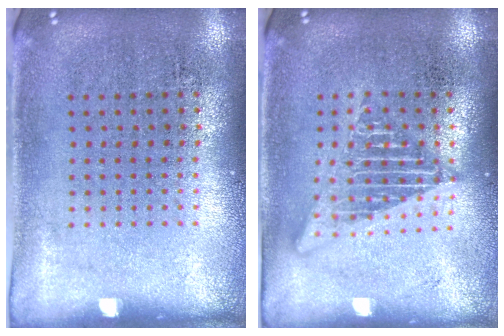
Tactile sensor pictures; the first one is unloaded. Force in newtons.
{"total": 2.6, "press": 2.6, "slide": 0.3}